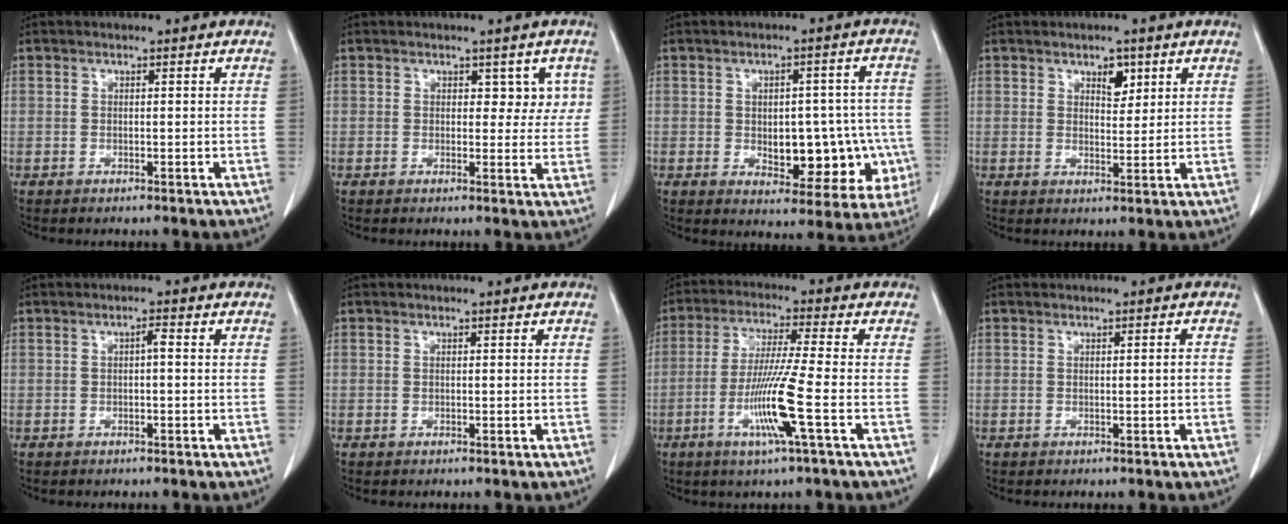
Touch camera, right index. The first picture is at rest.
{"total": 3.1, "force": [1.2, 2.2, 1.9], "torque": [-0.005, 0.004, 0.011]}
{"total": 12.8, "force": [-2.6, 7.0, 10.4], "torque": [-0.119, 0.020, -0.017]}
{"total": 3.0, "force": [1.7, 1.6, 1.9], "torque": [-0.028, -0.004, 0.029]}
{"total": 1.1, "force": [0.0, 0.2, 1.1], "torque": [-0.019, 0.003, -0.001]}
{"total": 0.0}
{"total": 10.0, "force": [-3.3, -1.3, 9.3], "torque": [-0.183, -0.017, -0.067]}
{"total": 0.8, "force": [-0.1, -0.1, 0.8], "torque": [-0.014, -0.002, 0.000]}